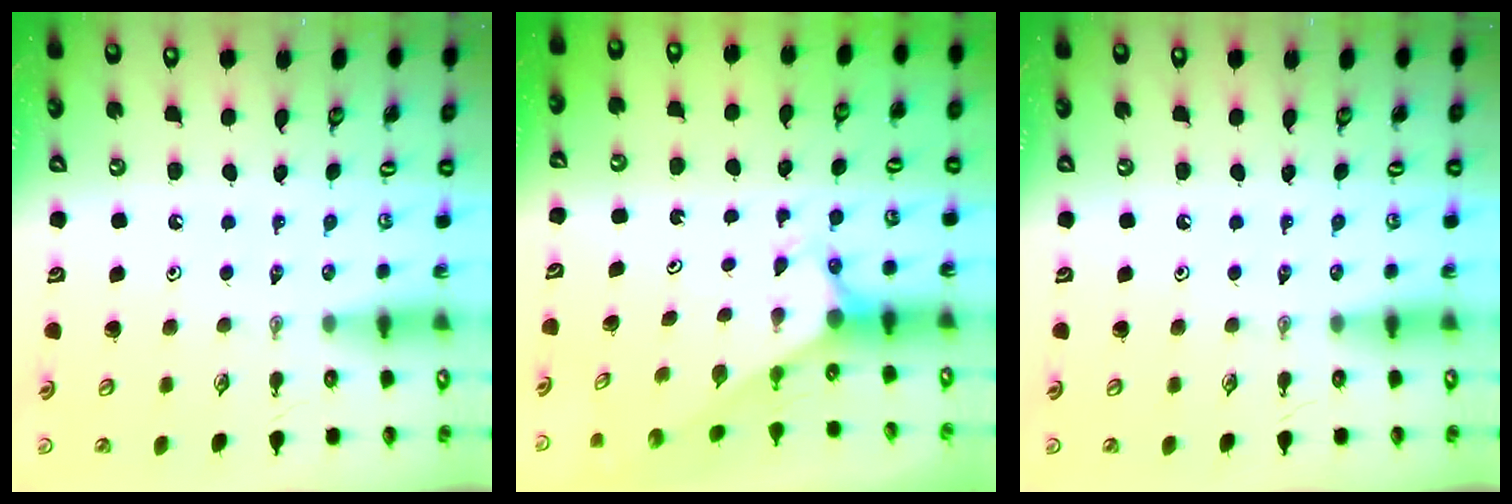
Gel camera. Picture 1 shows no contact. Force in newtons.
{"total": 2.7, "press": 2.7, "slide": 0.0}
{"total": 0.0}